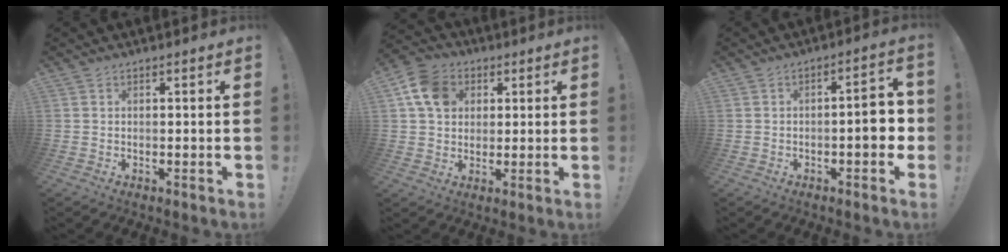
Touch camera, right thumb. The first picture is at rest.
{"total": 11.6, "force": [4.0, 9.3, 5.6], "torque": [-0.091, -0.004, 0.079]}
{"total": 8.2, "force": [-1.8, 2.9, 7.5], "torque": [-0.095, 0.009, -0.031]}